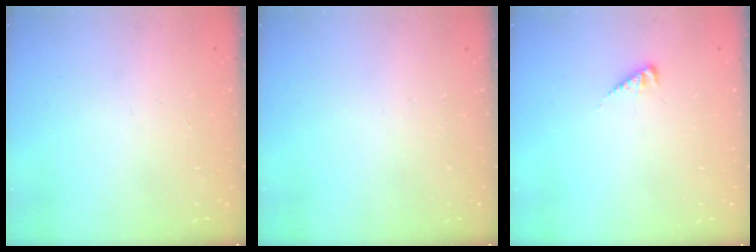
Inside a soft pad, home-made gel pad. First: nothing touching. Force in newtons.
{"total": 0.0}
{"total": 3.9, "press": 3.9, "slide": 0.5}